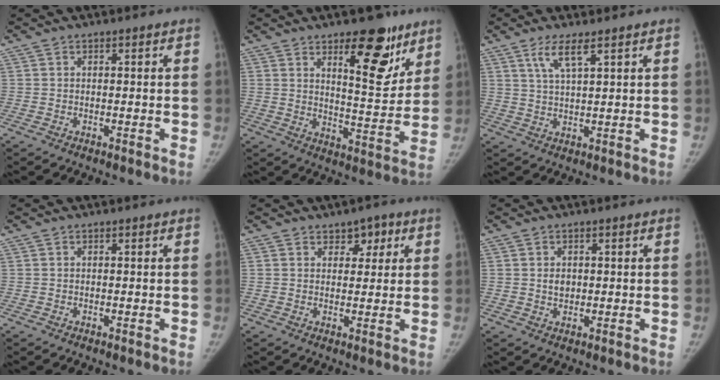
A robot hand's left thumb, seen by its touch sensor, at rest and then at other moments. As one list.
[{"total": 13.7, "force": [8.1, 5.4, 9.7], "torque": [-0.090, -0.053, 0.118]}, {"total": 4.6, "force": [2.7, 0.6, 3.6], "torque": [-0.076, -0.012, 0.060]}, {"total": 0.0}, {"total": 4.0, "force": [2.1, 2.8, 1.9], "torque": [0.007, -0.007, 0.027]}, {"total": 2.3, "force": [0.3, 1.8, 1.4], "torque": [-0.013, -0.001, 0.007]}]